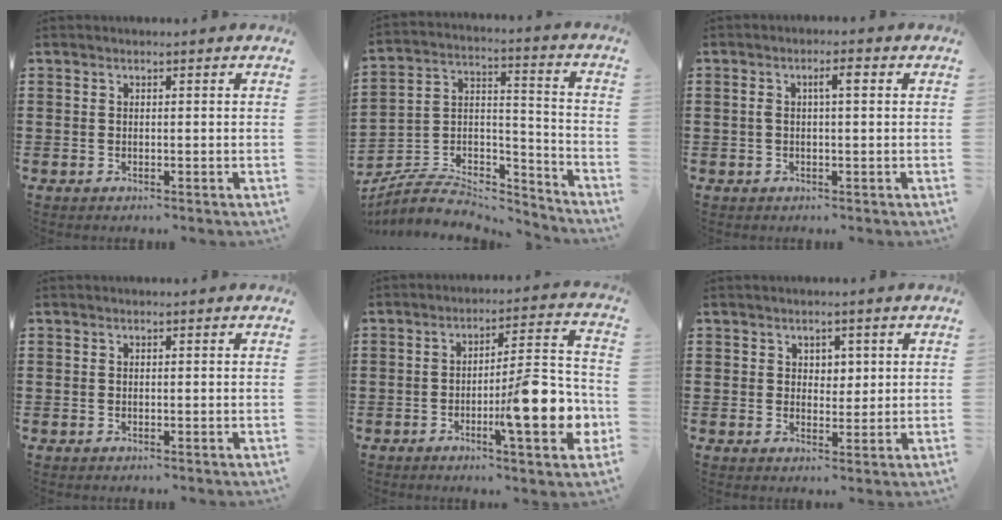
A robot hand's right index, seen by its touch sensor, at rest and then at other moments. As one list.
[{"total": 6.7, "force": [-5.7, 2.8, 2.1], "torque": [-0.049, 0.005, -0.113]}, {"total": 2.7, "force": [0.4, 0.6, 2.6], "torque": [-0.043, 0.003, 0.001]}, {"total": 0.0}, {"total": 12.3, "force": [-3.9, 2.5, 11.4], "torque": [-0.153, -0.007, -0.070]}, {"total": 2.2, "force": [1.2, 1.8, 0.7], "torque": [-0.012, 0.007, 0.019]}]